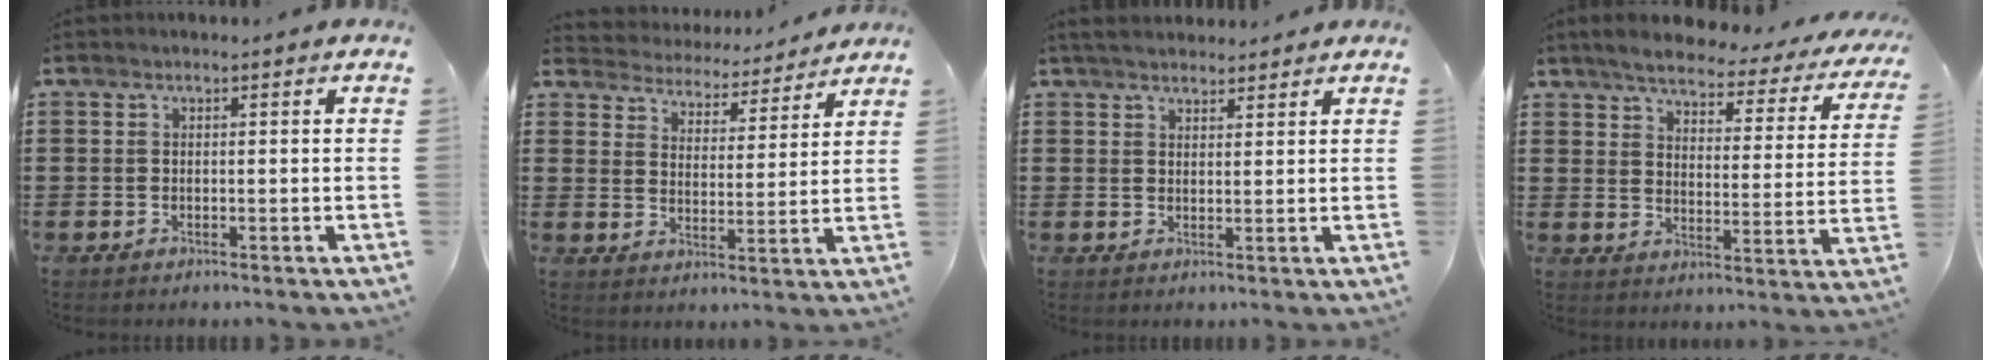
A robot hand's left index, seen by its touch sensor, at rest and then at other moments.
{"total": 4.3, "force": [4.3, 0.2, -0.3], "torque": [-0.023, -0.037, 0.069]}
{"total": 3.1, "force": [2.9, 0.8, 0.8], "torque": [-0.023, -0.001, 0.055]}
{"total": 4.6, "force": [4.2, 0.6, 1.7], "torque": [-0.055, -0.026, 0.066]}